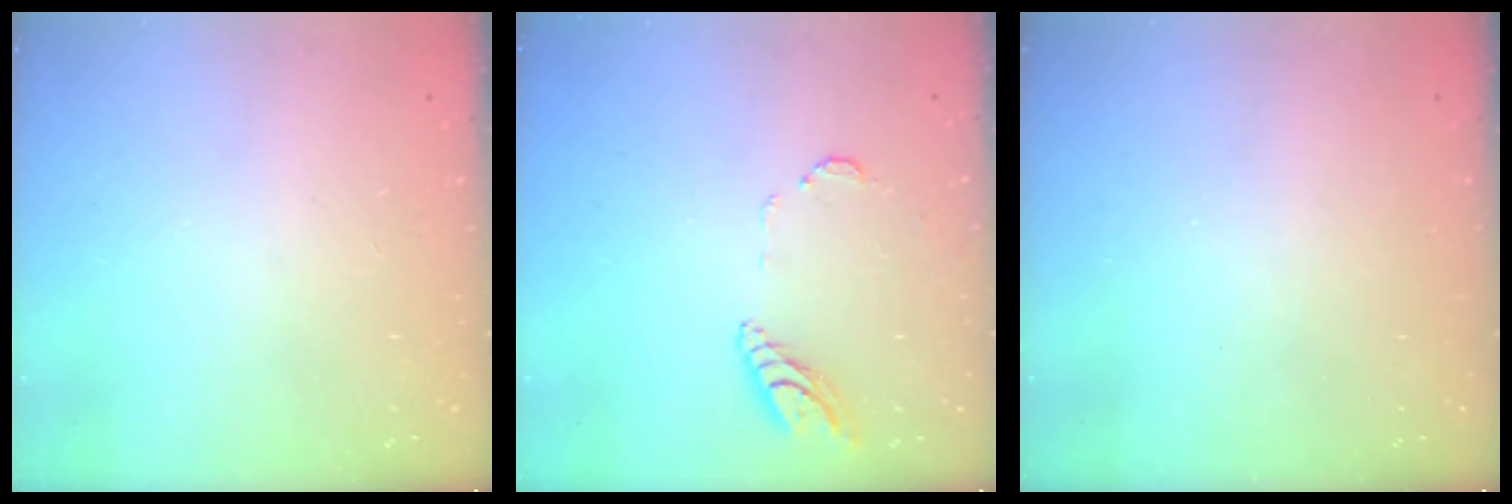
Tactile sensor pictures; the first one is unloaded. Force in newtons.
{"total": 10.2, "press": 10.2, "slide": 1.3}
{"total": 0.0}